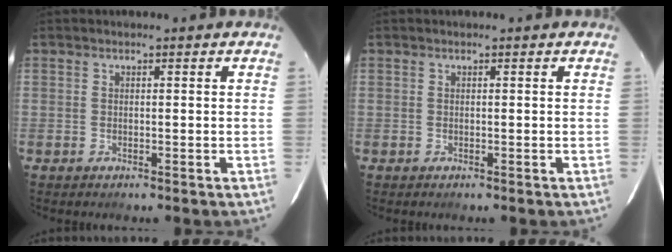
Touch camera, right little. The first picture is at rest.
{"total": 0.0}